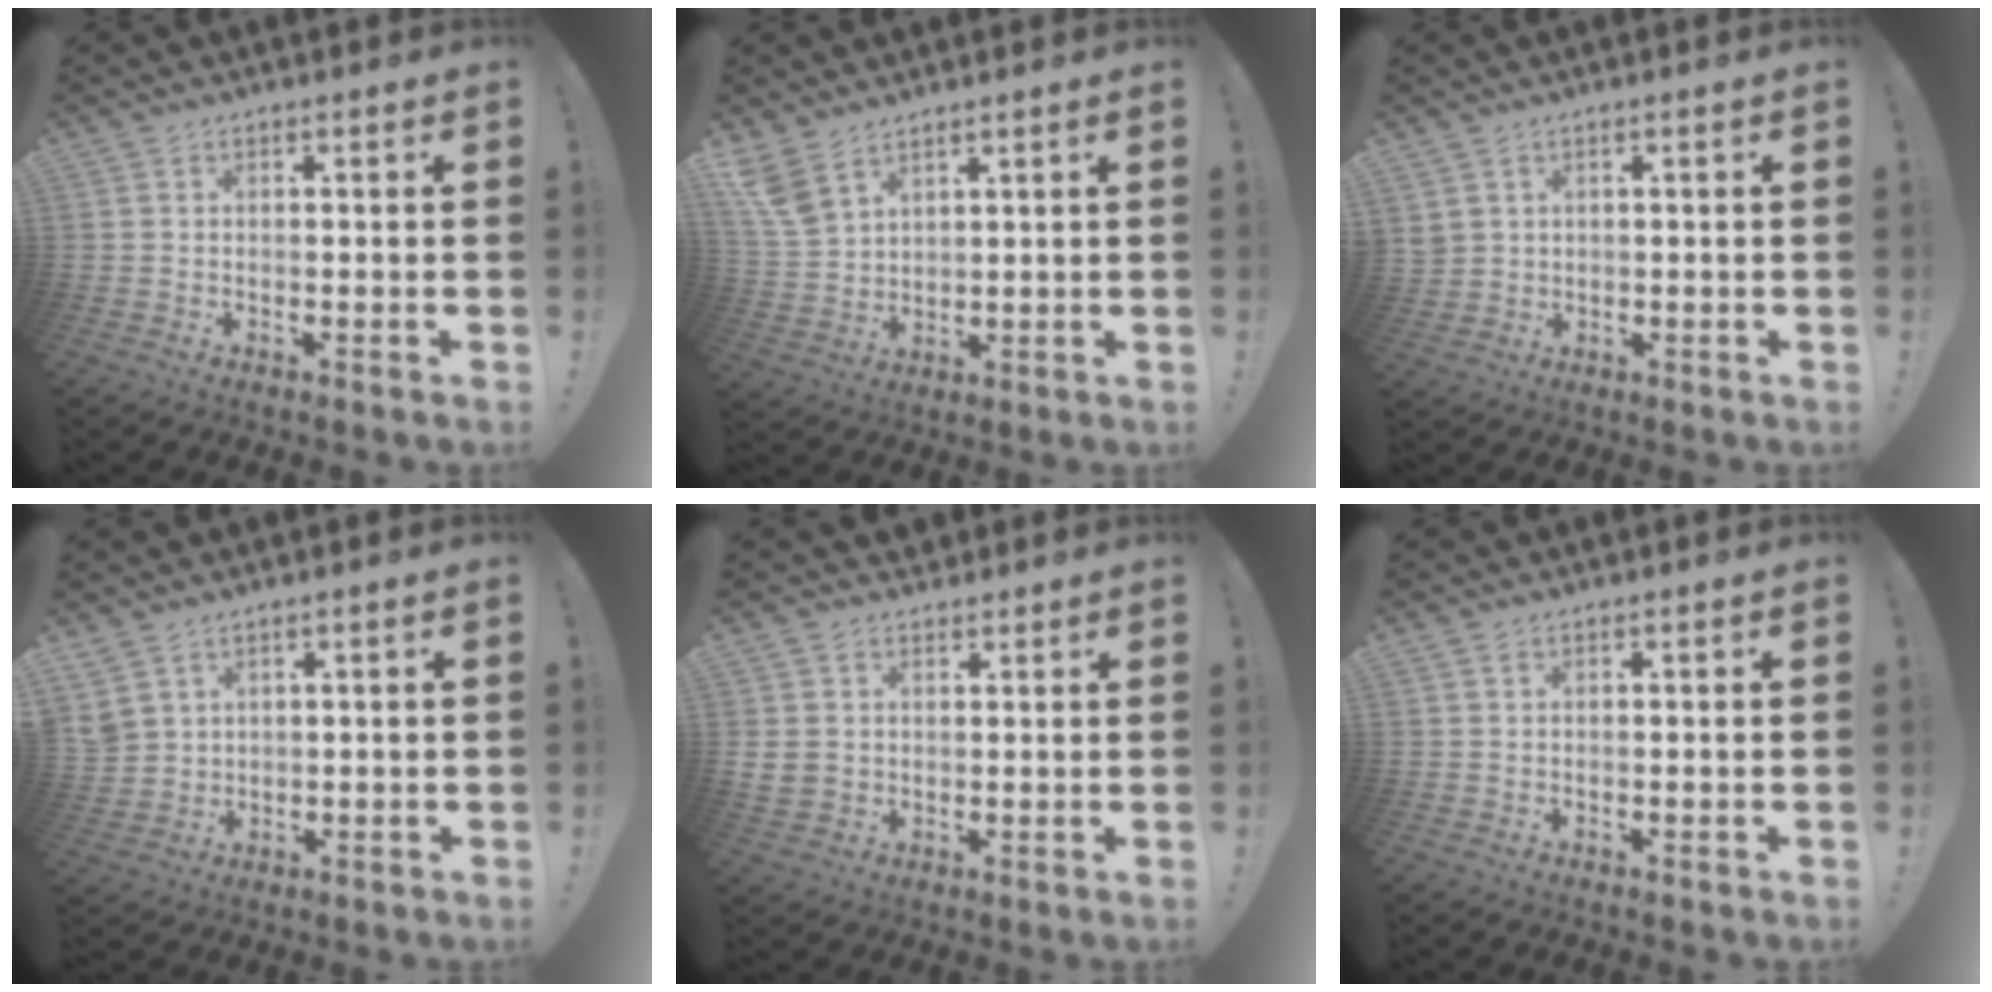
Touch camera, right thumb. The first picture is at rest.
{"total": 8.1, "force": [5.9, 4.0, 3.9], "torque": [-0.088, -0.028, 0.118]}
{"total": 3.2, "force": [1.8, 2.3, 1.2], "torque": [-0.026, -0.006, 0.038]}
{"total": 5.2, "force": [3.7, 3.2, 1.7], "torque": [-0.050, -0.015, 0.077]}
{"total": 5.6, "force": [2.9, 4.5, 1.6], "torque": [-0.026, -0.012, 0.061]}
{"total": 1.0, "force": [0.6, 0.4, 0.5], "torque": [-0.010, -0.001, 0.012]}